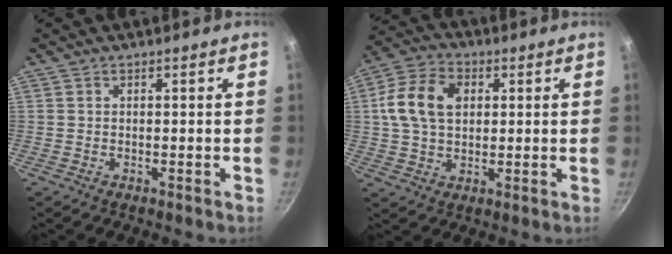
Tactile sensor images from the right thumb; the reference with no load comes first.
{"total": 12.1, "force": [2.4, 8.5, 8.3], "torque": [-0.141, 0.011, 0.033]}